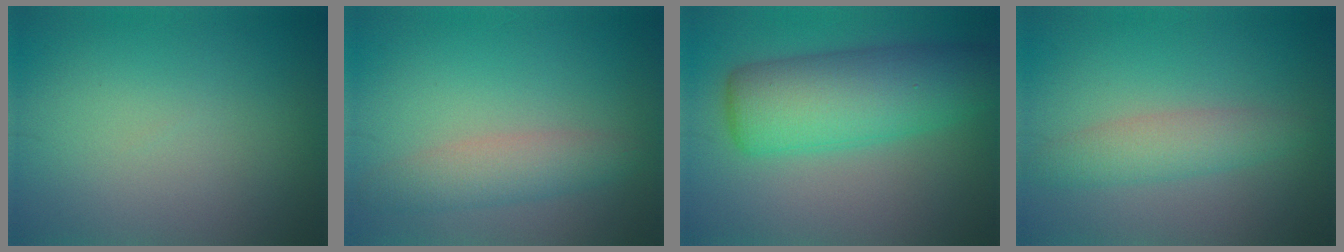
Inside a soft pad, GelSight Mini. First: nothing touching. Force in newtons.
{"total": 3.1, "press": 3.1, "slide": 0.1}
{"total": 6.7, "press": 6.7, "slide": 0.1}
{"total": 3.0, "press": 3.0, "slide": 0.1}